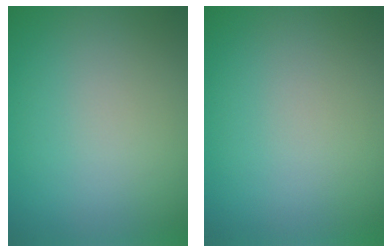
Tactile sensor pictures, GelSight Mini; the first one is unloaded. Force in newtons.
{"total": 0.0}